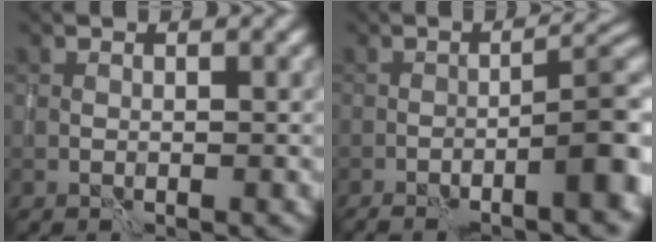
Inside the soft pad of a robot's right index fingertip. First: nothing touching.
{"total": 9.5, "force": [-4.8, 2.1, 7.9], "torque": [-0.091, 0.015, -0.066]}